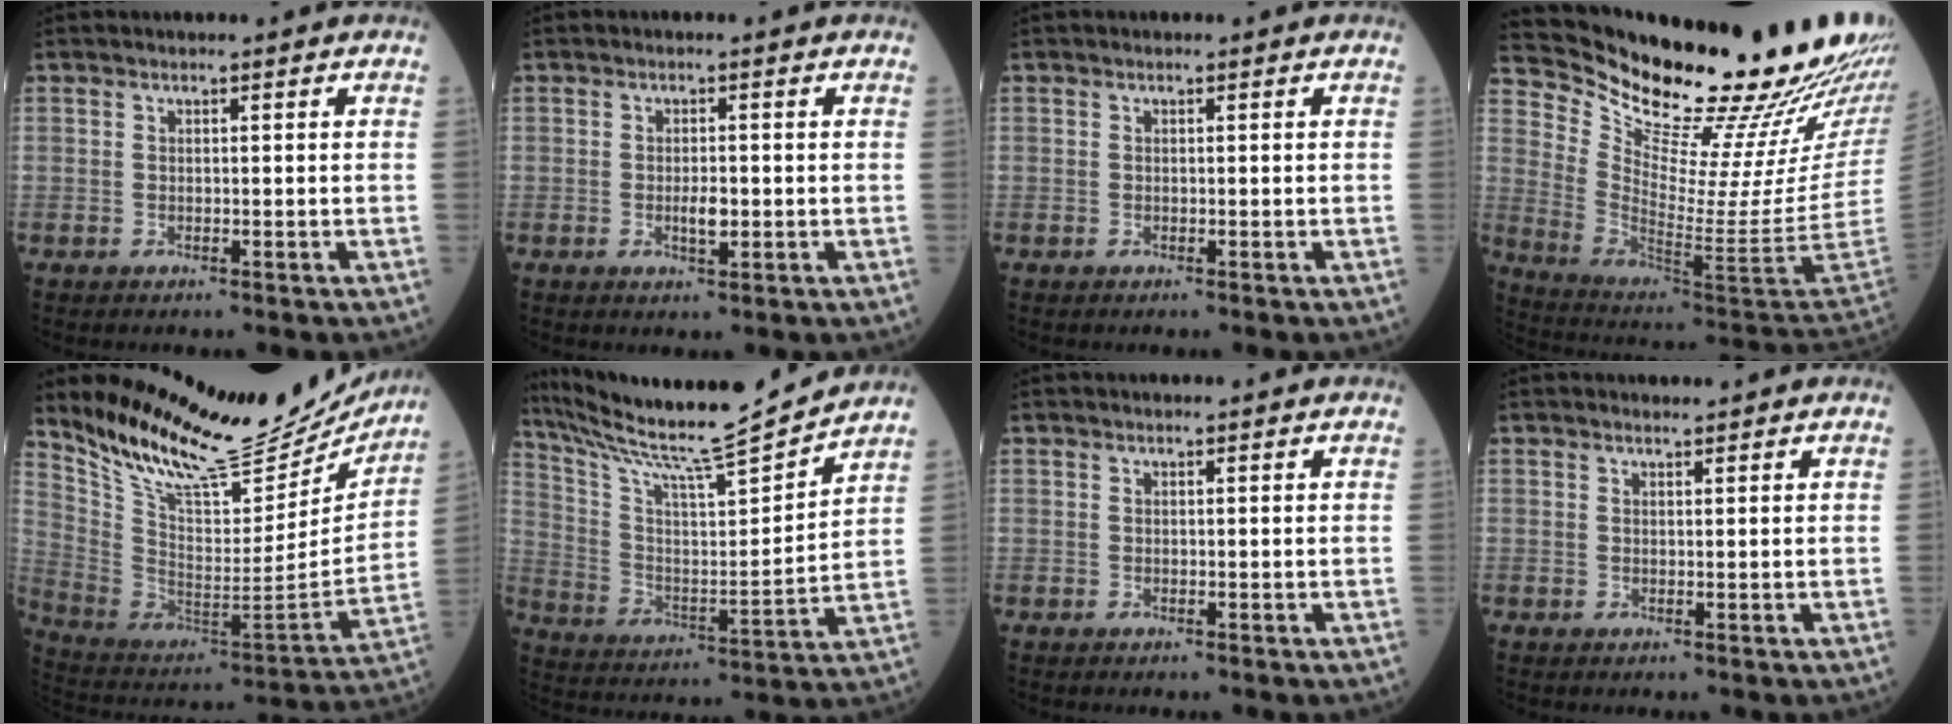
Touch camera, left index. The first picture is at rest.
{"total": 2.2, "force": [-0.4, 0.7, 2.0], "torque": [-0.036, -0.002, -0.004]}
{"total": 0.0}
{"total": 26.9, "force": [23.4, 1.6, 13.1], "torque": [-0.217, -0.099, 0.335]}
{"total": 24.3, "force": [21.8, 6.1, 9.0], "torque": [-0.158, -0.048, 0.331]}
{"total": 17.5, "force": [16.4, -1.1, 6.1], "torque": [-0.126, -0.027, 0.275]}
{"total": 0.0}
{"total": 0.7, "force": [0.6, 0.2, -0.1], "torque": [-0.003, 0.000, 0.010]}